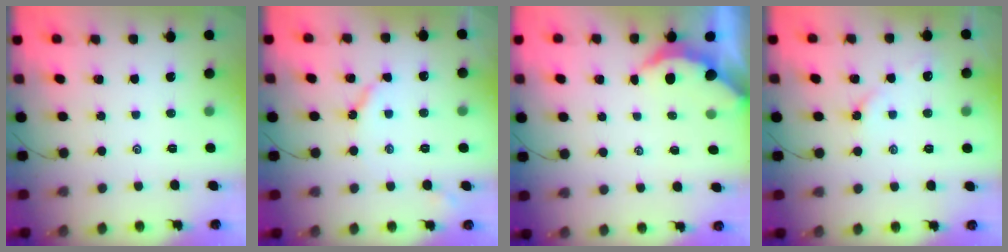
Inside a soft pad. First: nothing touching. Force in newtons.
{"total": 5.1, "press": 5.1, "slide": 0.7}
{"total": 2.4, "press": 2.4, "slide": 0.3}
{"total": 2.2, "press": 2.1, "slide": 0.6}